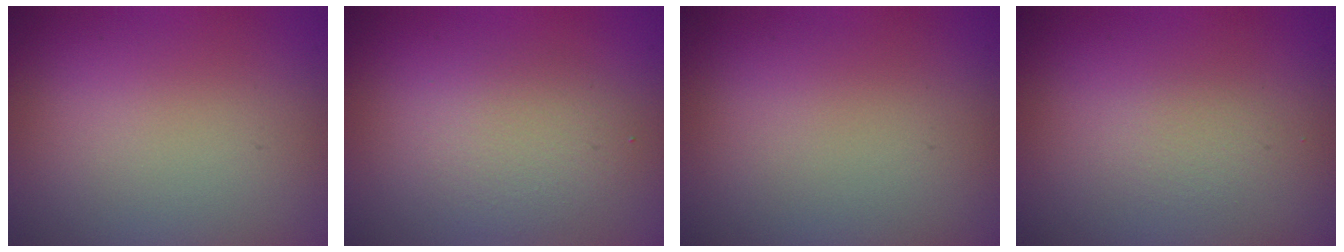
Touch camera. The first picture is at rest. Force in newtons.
{"total": 2.8, "press": 2.8, "slide": 0.1}
{"total": 0.0}
{"total": 1.0, "press": 0.9, "slide": 0.1}